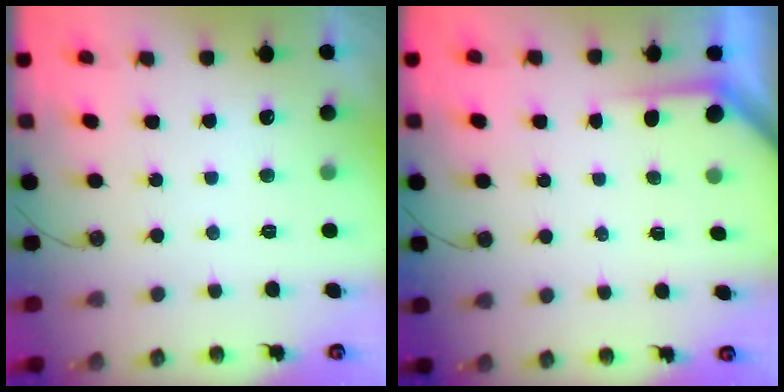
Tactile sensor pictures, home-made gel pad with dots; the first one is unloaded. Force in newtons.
{"total": 2.0, "press": 2.0, "slide": 0.2}